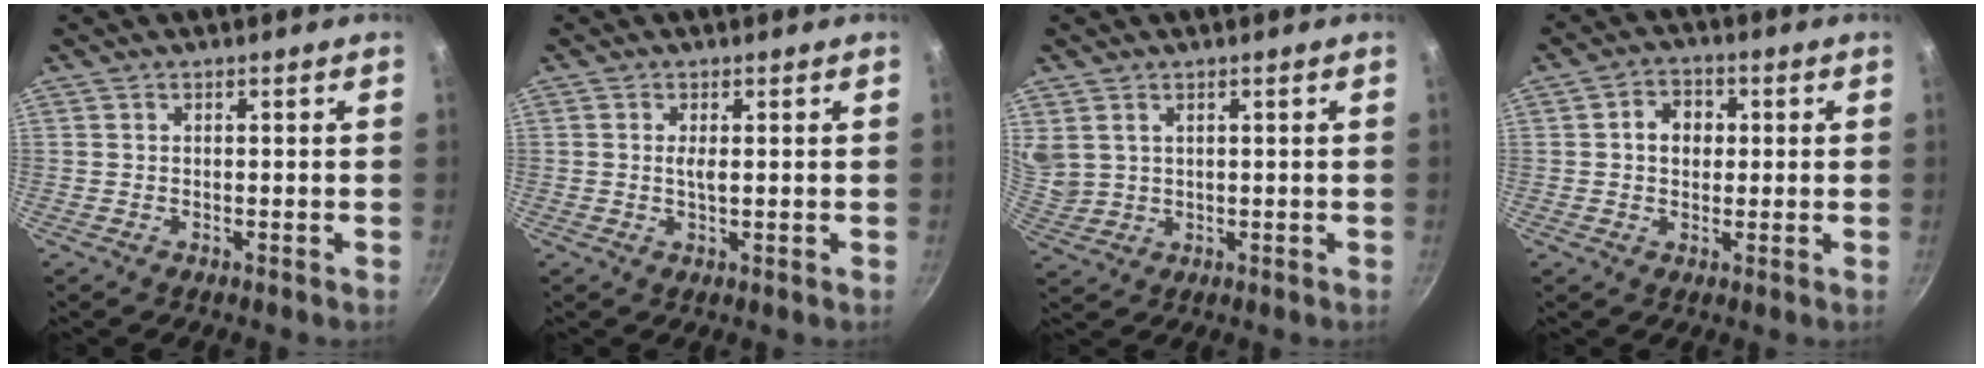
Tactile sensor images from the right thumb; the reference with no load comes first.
{"total": 2.0, "force": [0.3, 0.5, 1.9], "torque": [-0.035, -0.003, 0.004]}
{"total": 6.3, "force": [3.1, 4.5, 3.1], "torque": [-0.052, -0.004, 0.074]}
{"total": 5.8, "force": [0.8, 4.6, 3.4], "torque": [-0.029, 0.008, 0.005]}